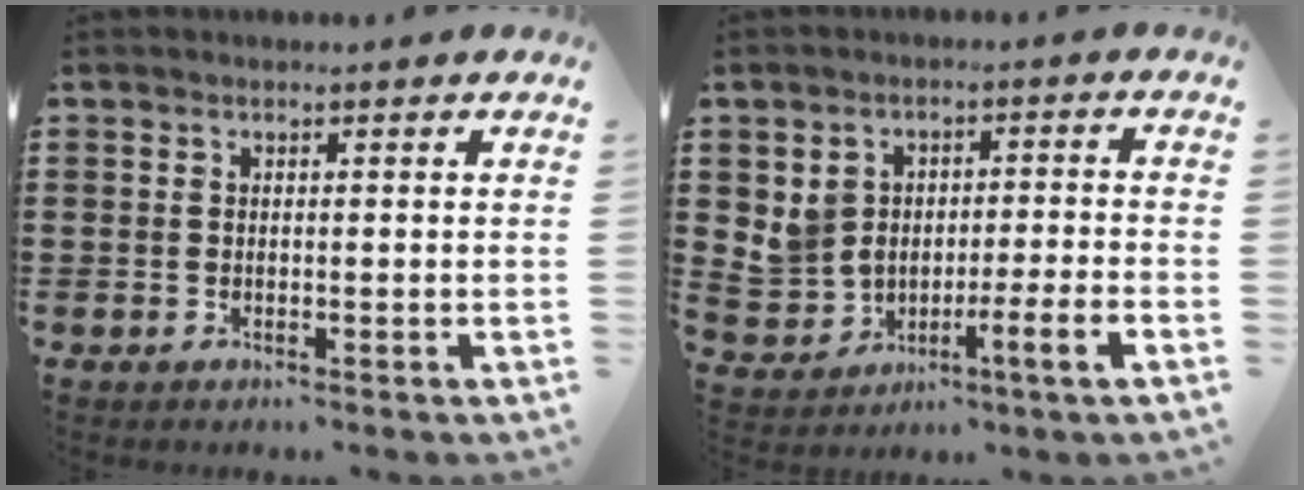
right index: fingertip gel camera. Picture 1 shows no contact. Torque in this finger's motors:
{"motor_torque": [0.83, -0.36, 0.60, 0.15]}